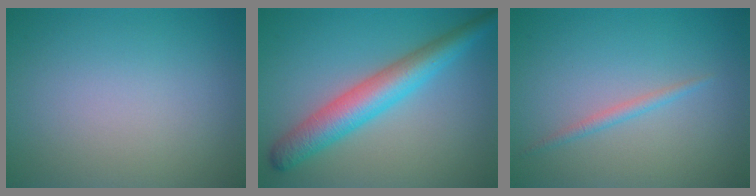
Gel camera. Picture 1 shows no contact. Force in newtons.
{"total": 5.6, "press": 5.6, "slide": 0.1}
{"total": 1.1, "press": 1.1, "slide": 0.0}